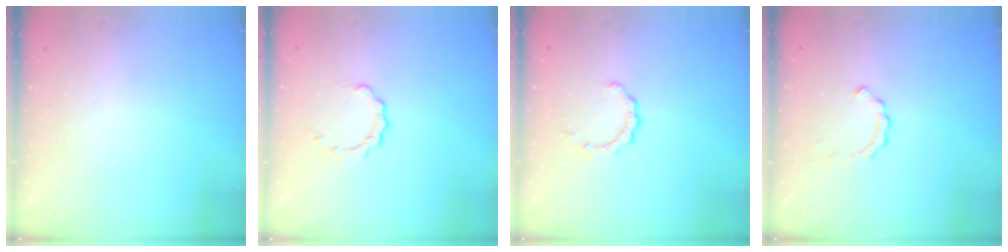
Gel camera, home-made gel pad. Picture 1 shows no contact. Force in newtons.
{"total": 2.5, "press": 2.5, "slide": 0.3}
{"total": 2.1, "press": 2.1, "slide": 0.1}
{"total": 2.4, "press": 2.4, "slide": 0.2}